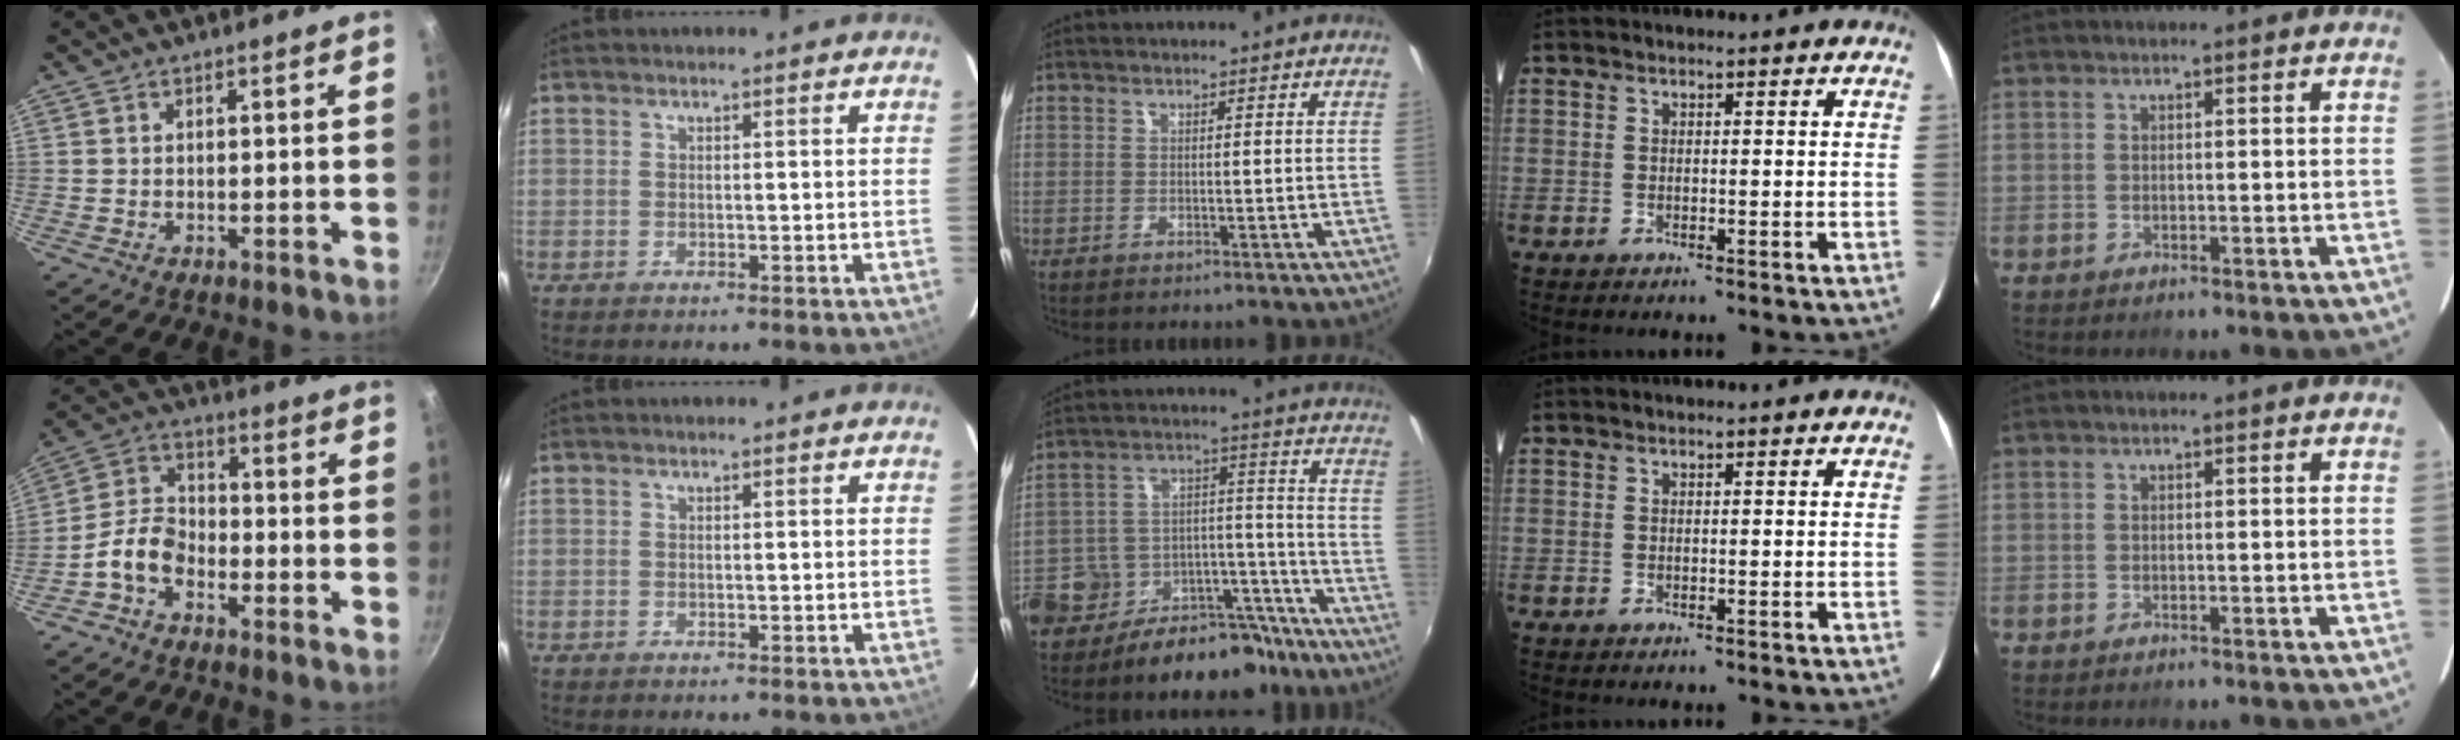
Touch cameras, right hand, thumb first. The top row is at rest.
{"thumb": {"total": 7.6, "force": [-4.0, 4.6, 4.6], "torque": [-0.080, 0.046, -0.090]}, "middle": {"total": 17.7, "force": [-12.1, 10.6, 7.5], "torque": [-0.157, 0.041, -0.156]}}